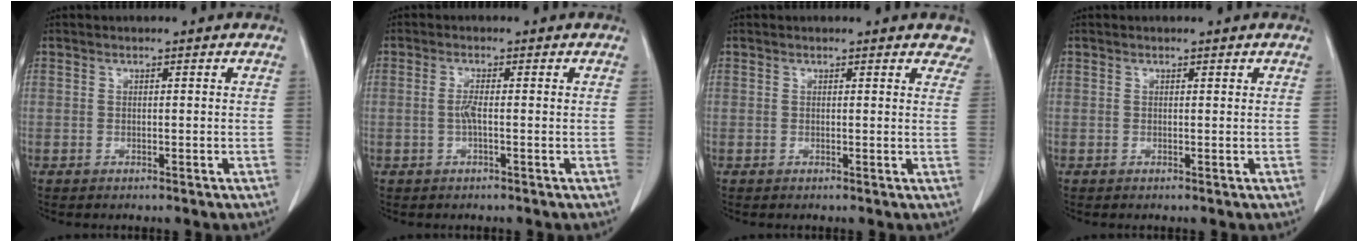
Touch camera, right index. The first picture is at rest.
{"total": 1.8, "force": [-0.3, 0.1, 1.8], "torque": [-0.040, 0.001, -0.006]}
{"total": 4.7, "force": [4.2, 1.5, 1.4], "torque": [0.004, -0.010, 0.023]}
{"total": 0.0}